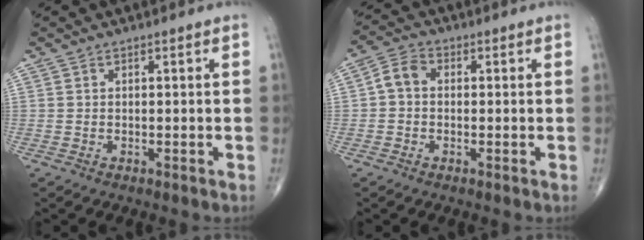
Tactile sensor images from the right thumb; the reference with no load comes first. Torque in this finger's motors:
{"motor_torque": [-0.23, 0.33, 0.18, -0.21, 0.04]}